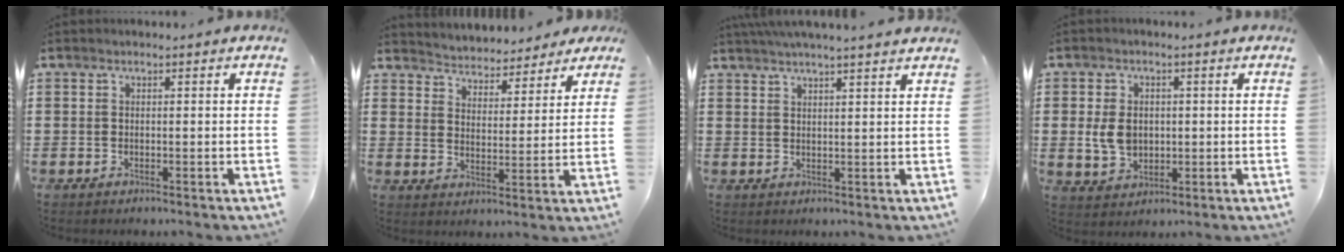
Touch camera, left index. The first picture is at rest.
{"total": 3.7, "force": [3.7, 0.3, -0.5], "torque": [-0.014, -0.029, 0.060]}
{"total": 3.0, "force": [2.7, -0.7, 1.0], "torque": [-0.027, -0.006, 0.049]}
{"total": 5.0, "force": [0.0, 3.8, 3.3], "torque": [-0.078, 0.002, -0.007]}